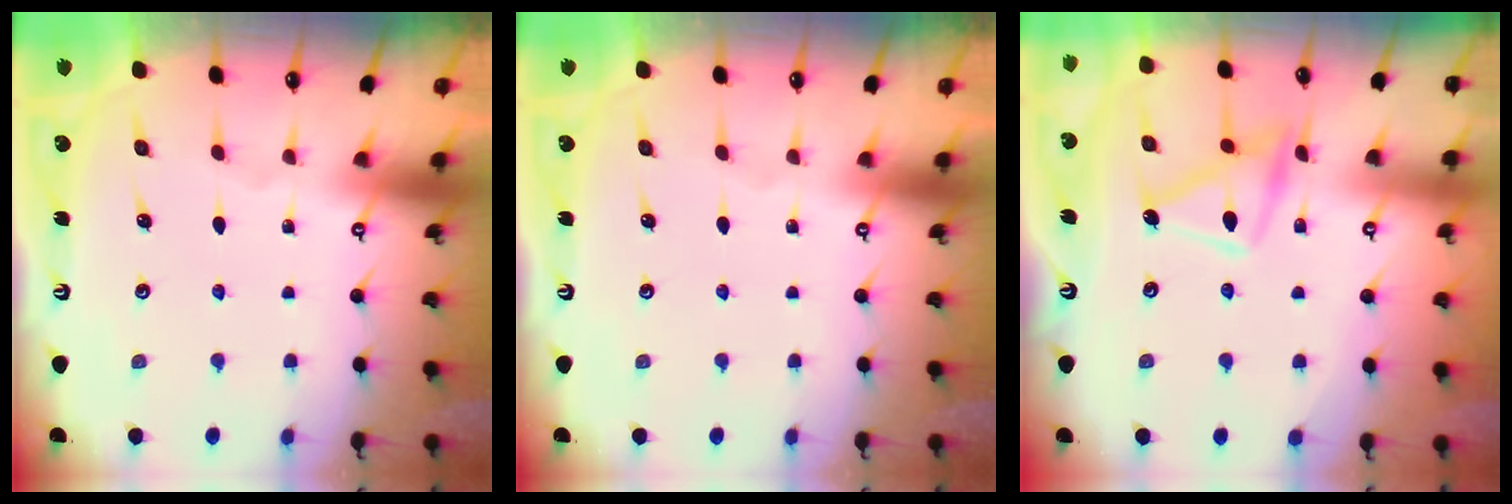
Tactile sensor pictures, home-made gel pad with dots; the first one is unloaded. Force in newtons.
{"total": 0.0}
{"total": 13.6, "press": 13.5, "slide": 1.1}